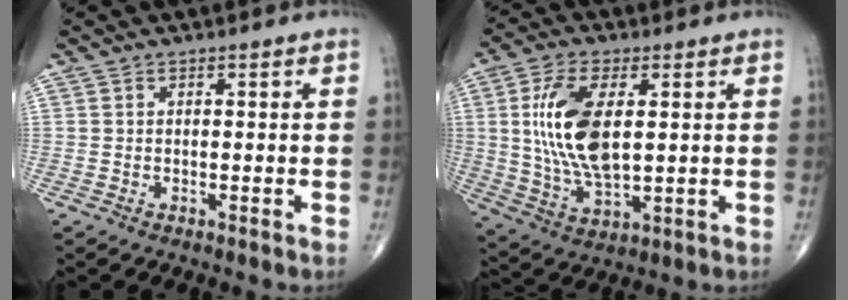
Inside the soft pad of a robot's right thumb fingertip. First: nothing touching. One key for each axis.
{"total": 14.5, "fx": 2.4, "fy": 6.9, "fz": 12.5, "tx": -0.250, "ty": -0.012, "tz": 0.052}